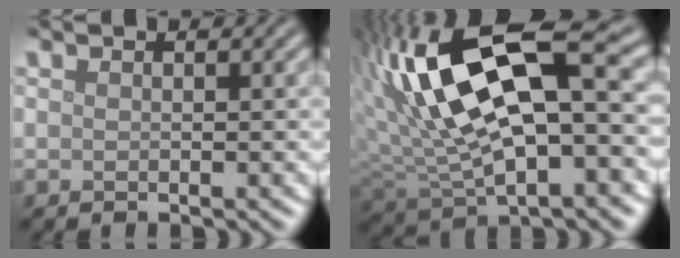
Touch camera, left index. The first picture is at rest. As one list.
[{"total": 15.9, "force": [3.7, 6.4, 14.1], "torque": [-0.266, 0.016, 0.061]}]